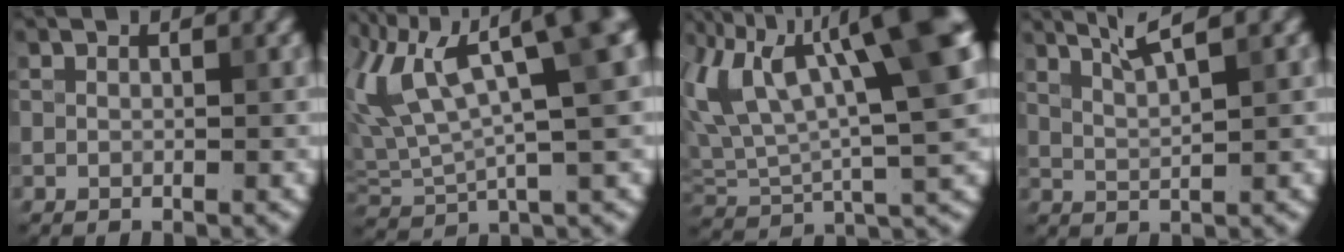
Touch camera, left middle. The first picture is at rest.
{"total": 11.5, "force": [4.2, 4.0, 9.9], "torque": [-0.185, 0.018, 0.082]}
{"total": 14.8, "force": [5.2, 5.4, 12.7], "torque": [-0.236, 0.020, 0.095]}
{"total": 3.0, "force": [1.9, 0.4, 2.3], "torque": [-0.037, 0.013, 0.033]}